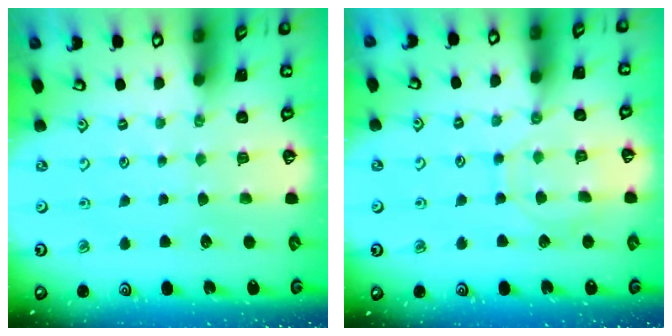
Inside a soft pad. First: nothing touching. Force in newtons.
{"total": 9.3, "press": 9.2, "slide": 0.9}